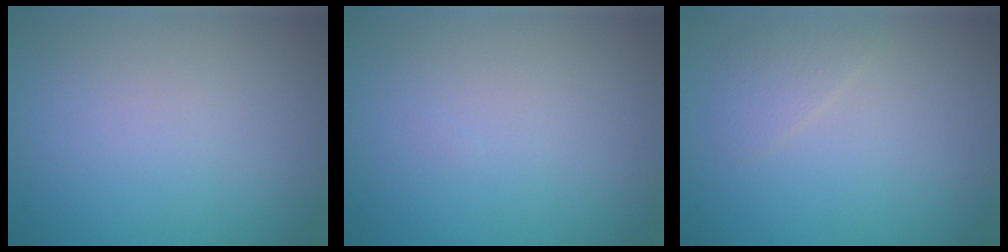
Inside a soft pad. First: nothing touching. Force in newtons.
{"total": 0.0}
{"total": 1.3, "press": 1.3, "slide": 0.1}